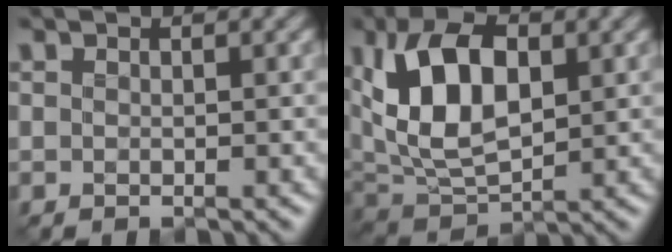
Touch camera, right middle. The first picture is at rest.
{"total": 9.5, "force": [1.9, 5.3, 7.7], "torque": [-0.154, 0.010, 0.021]}